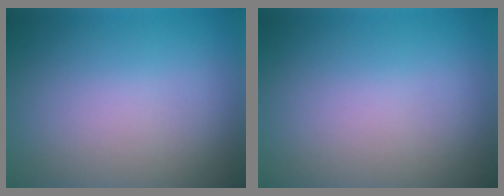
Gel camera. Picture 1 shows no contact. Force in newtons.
{"total": 0.0}